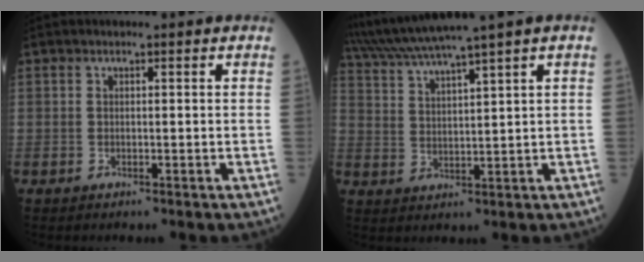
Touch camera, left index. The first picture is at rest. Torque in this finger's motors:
{"motor_torque": [0.89, -0.94, 0.33, 0.18]}